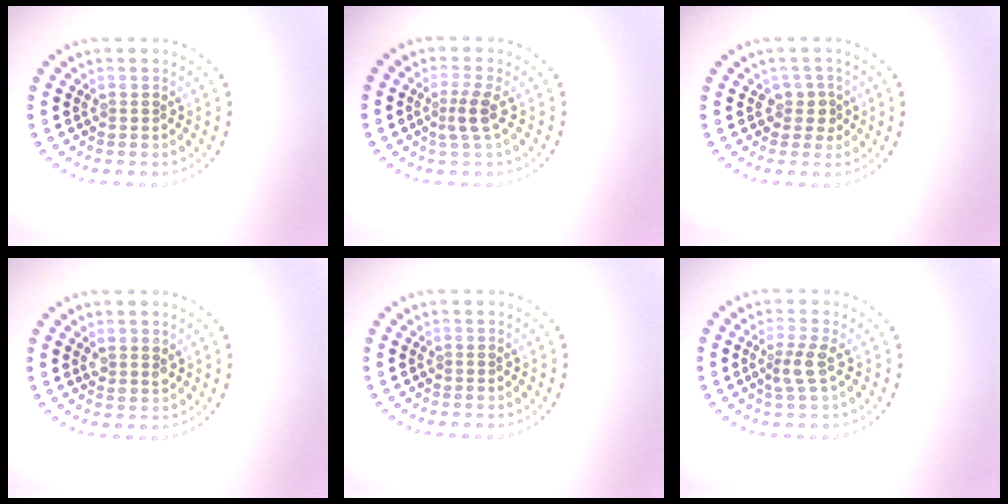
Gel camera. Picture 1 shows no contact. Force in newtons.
{"total": 1.9, "press": 1.4, "slide": 1.3}
{"total": 1.8, "press": 1.4, "slide": 1.1}
{"total": 1.7, "press": 1.5, "slide": 0.8}
{"total": 0.0}
{"total": 2.1, "press": 1.6, "slide": 1.4}